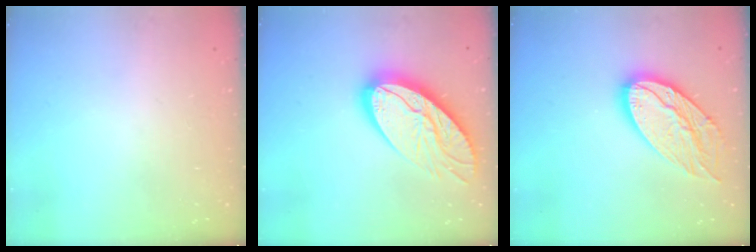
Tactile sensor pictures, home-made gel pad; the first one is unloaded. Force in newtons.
{"total": 17.7, "press": 17.7, "slide": 1.6}
{"total": 17.6, "press": 17.6, "slide": 1.4}